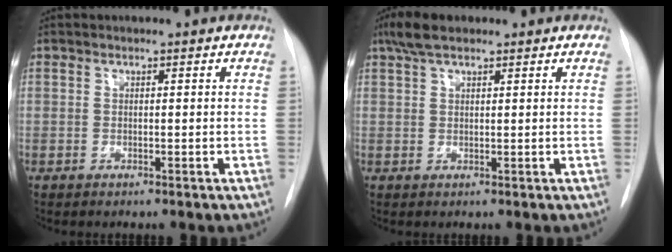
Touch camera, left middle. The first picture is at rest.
{"total": 4.1, "force": [2.9, 1.5, 2.5], "torque": [-0.059, 0.017, 0.056]}